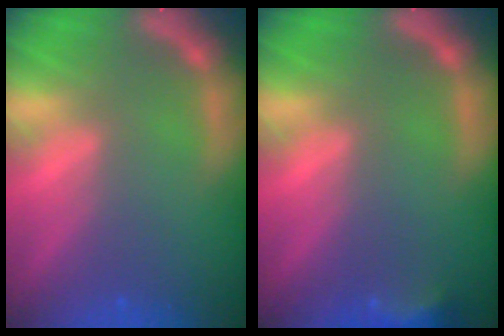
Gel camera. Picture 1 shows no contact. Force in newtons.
{"total": 3.0}